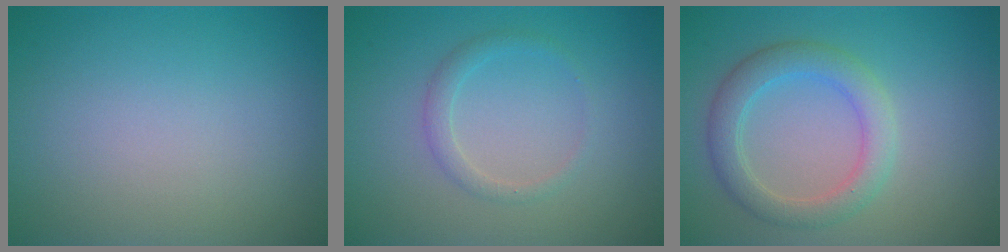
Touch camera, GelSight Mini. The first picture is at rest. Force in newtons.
{"total": 1.5, "press": 1.4, "slide": 0.0}
{"total": 3.6, "press": 3.6, "slide": 0.4}